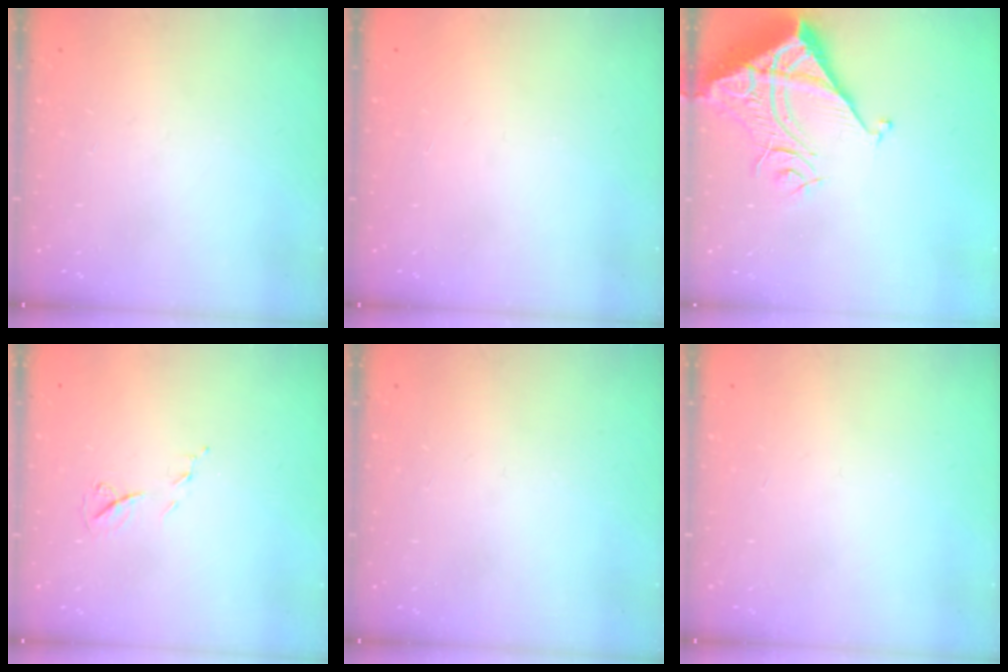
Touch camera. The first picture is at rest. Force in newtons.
{"total": 1.6, "press": 1.5, "slide": 0.1}
{"total": 10.3, "press": 10.3, "slide": 1.3}
{"total": 6.2, "press": 6.2, "slide": 0.7}
{"total": 0.0}
{"total": 0.0}